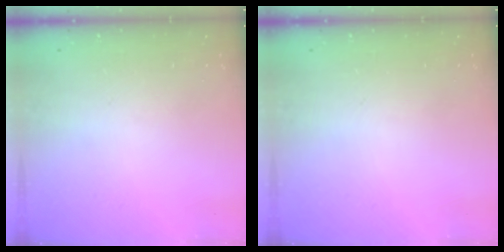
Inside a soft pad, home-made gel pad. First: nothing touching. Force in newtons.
{"total": 0.0}